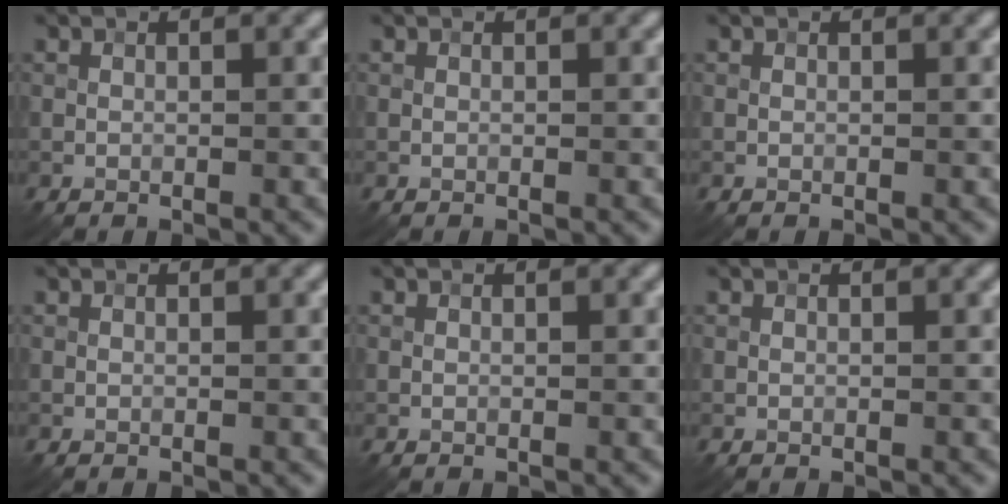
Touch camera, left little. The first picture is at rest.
{"total": 0.0}
{"total": 0.0}
{"total": 0.0}
{"total": 0.0}
{"total": 0.0}